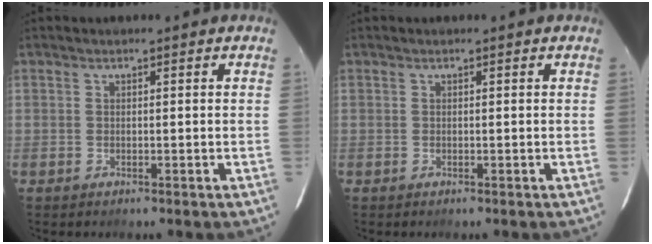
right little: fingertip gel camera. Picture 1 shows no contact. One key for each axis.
{"total": 0.0}